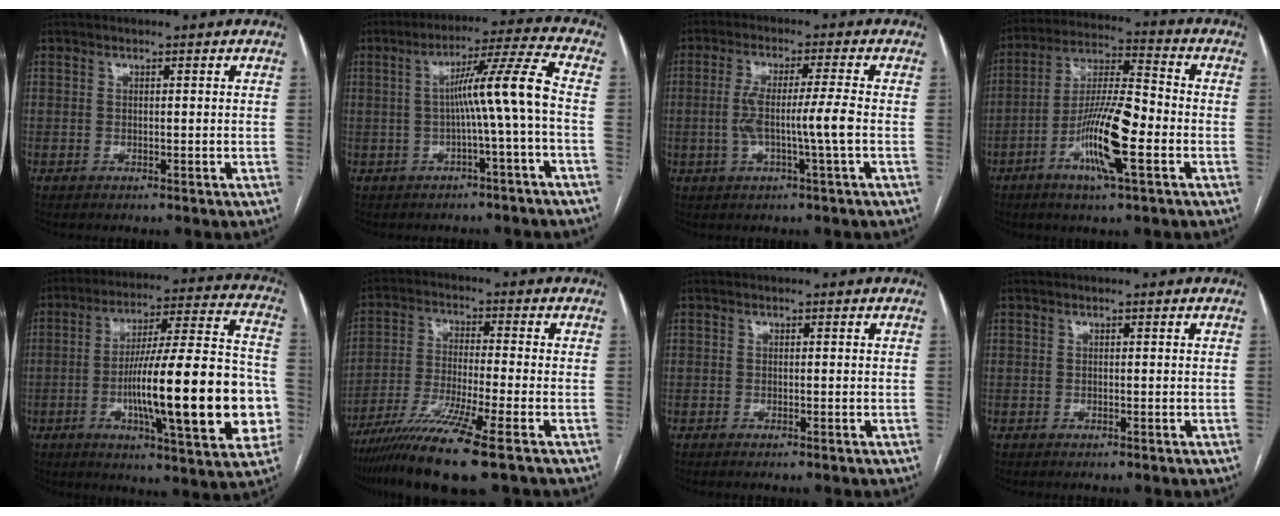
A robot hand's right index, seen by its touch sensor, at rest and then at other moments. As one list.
[{"total": 8.6, "force": [-1.0, -1.8, 8.3], "torque": [-0.131, 0.021, -0.011]}, {"total": 7.0, "force": [-1.2, -0.6, 6.8], "torque": [-0.134, 0.006, -0.019]}, {"total": 13.2, "force": [-4.5, 1.5, 12.3], "torque": [-0.232, -0.002, -0.084]}, {"total": 24.2, "force": [-5.0, 3.2, 23.4], "torque": [-0.318, 0.012, -0.072]}, {"total": 12.4, "force": [-8.2, -1.0, 9.2], "torque": [-0.180, -0.035, -0.147]}, {"total": 0.6, "force": [-0.4, -0.1, 0.4], "torque": [-0.006, -0.001, -0.008]}, {"total": 0.0}]